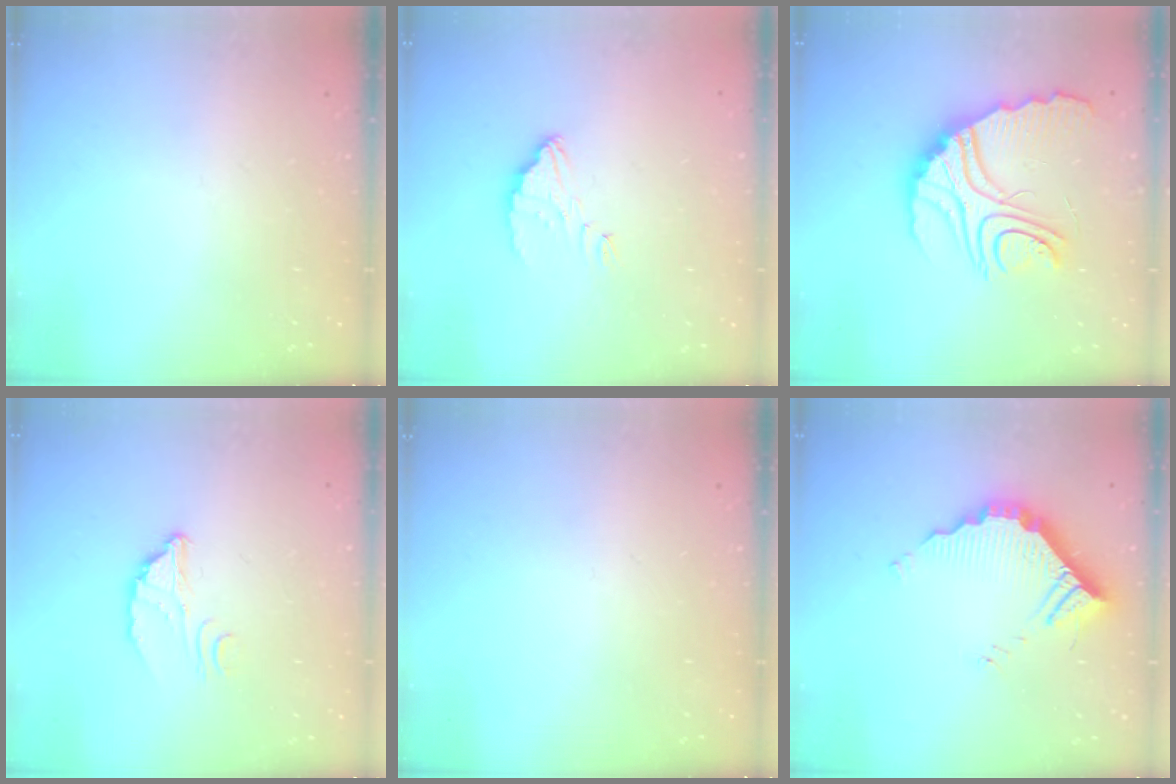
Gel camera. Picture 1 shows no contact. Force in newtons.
{"total": 3.2, "press": 3.1, "slide": 0.3}
{"total": 15.5, "press": 15.4, "slide": 1.5}
{"total": 3.2, "press": 3.2, "slide": 0.2}
{"total": 0.0}
{"total": 10.6, "press": 10.6, "slide": 0.3}